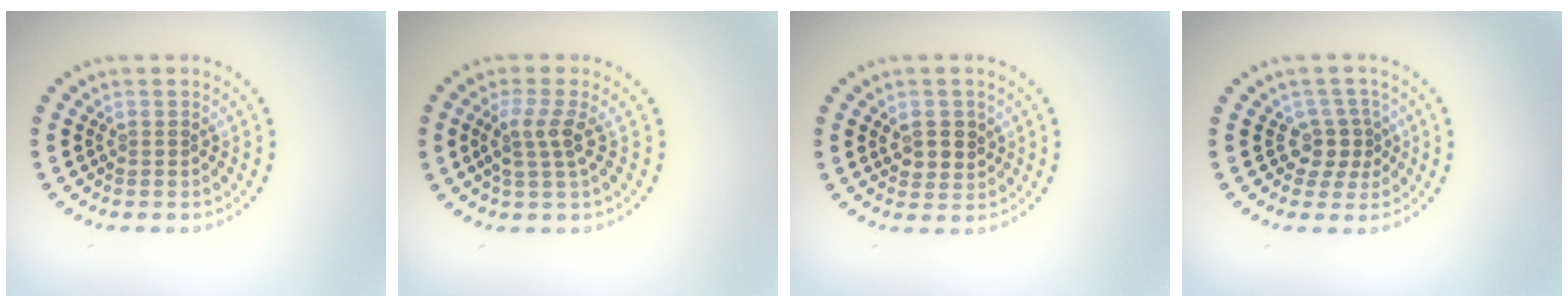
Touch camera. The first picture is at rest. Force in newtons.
{"total": 2.5, "press": 1.9, "slide": 1.6}
{"total": 2.5, "press": 2.4, "slide": 0.8}
{"total": 2.5, "press": 1.8, "slide": 1.8}